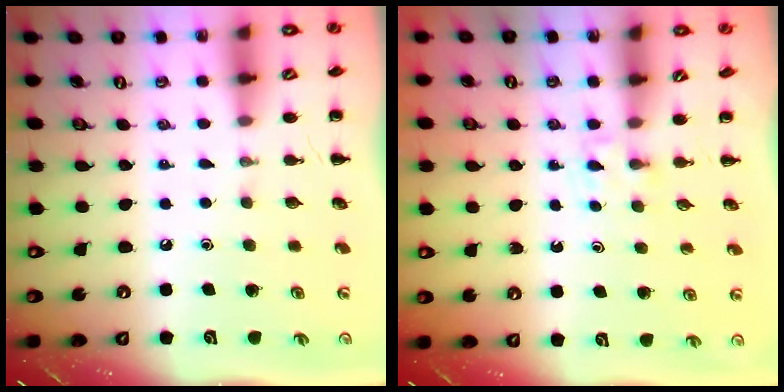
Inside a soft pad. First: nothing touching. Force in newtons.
{"total": 2.2, "press": 2.0, "slide": 0.9}